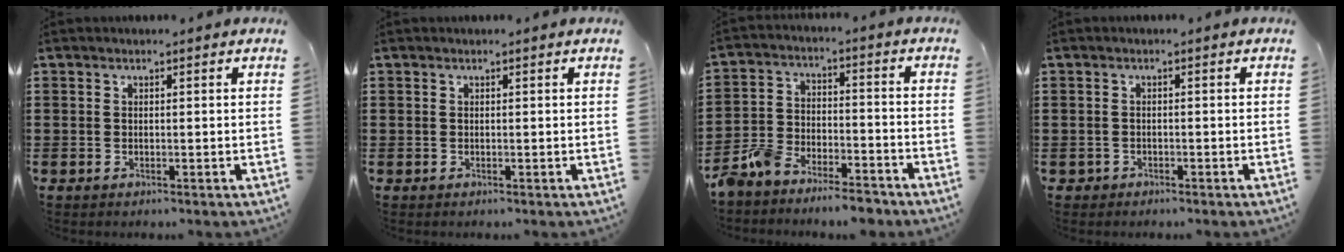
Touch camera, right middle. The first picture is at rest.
{"total": 0.0}
{"total": 7.7, "force": [-7.4, 1.1, 1.5], "torque": [-0.051, 0.008, -0.152]}
{"total": 0.9, "force": [-0.7, 0.4, -0.2], "torque": [0.001, 0.001, -0.017]}